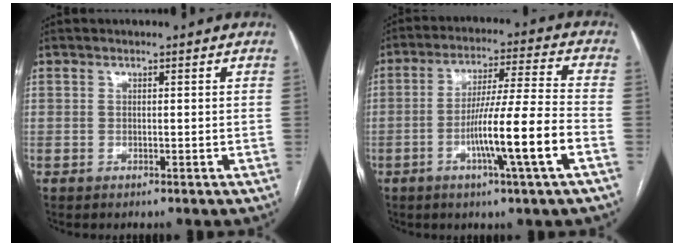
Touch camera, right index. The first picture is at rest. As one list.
[{"total": 12.7, "force": [-4.5, -1.1, 11.8], "torque": [-0.206, -0.003, -0.079]}]